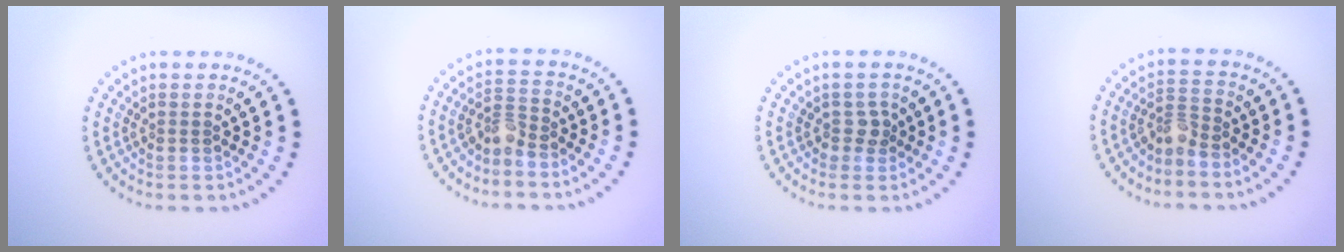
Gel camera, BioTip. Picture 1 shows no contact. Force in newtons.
{"total": 2.0, "press": 1.5, "slide": 1.4}
{"total": 1.3, "press": 1.0, "slide": 0.7}
{"total": 2.1, "press": 1.5, "slide": 1.4}